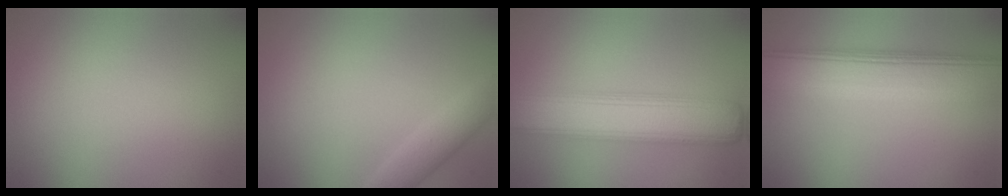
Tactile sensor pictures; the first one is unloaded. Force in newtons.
{"total": 2.1, "press": 2.1, "slide": 0.2}
{"total": 6.9, "press": 6.9, "slide": 0.1}
{"total": 8.0, "press": 7.9, "slide": 0.5}